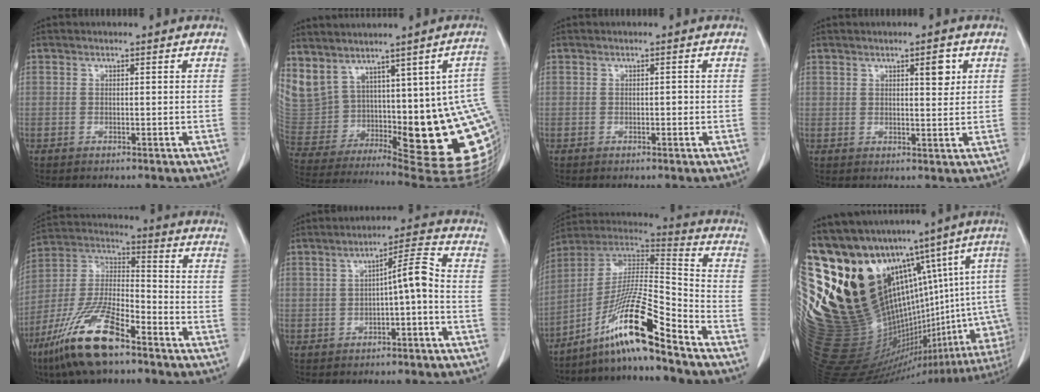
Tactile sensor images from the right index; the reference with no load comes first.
{"total": 24.5, "force": [2.8, 8.3, 22.8], "torque": [-0.323, 0.004, 0.078]}
{"total": 0.6, "force": [-0.1, 0.3, 0.5], "torque": [-0.005, 0.003, -0.003]}
{"total": 3.3, "force": [1.7, 1.1, 2.7], "torque": [-0.036, -0.003, 0.026]}
{"total": 15.6, "force": [-10.0, 3.8, 11.3], "torque": [-0.238, -0.013, -0.190]}
{"total": 5.3, "force": [-0.6, 0.8, 5.2], "torque": [-0.079, 0.023, -0.008]}
{"total": 15.9, "force": [-11.1, -0.5, 11.4], "torque": [-0.208, 0.006, -0.201]}
{"total": 33.9, "force": [13.7, 16.0, 26.5], "torque": [-0.440, 0.051, 0.271]}